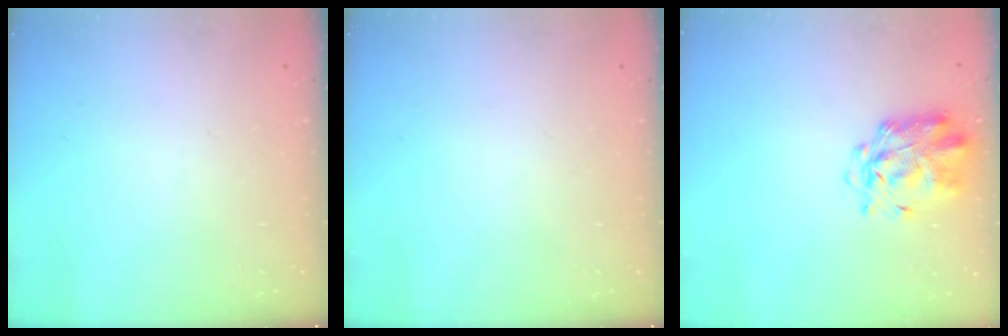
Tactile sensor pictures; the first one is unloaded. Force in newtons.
{"total": 0.0}
{"total": 2.9, "press": 2.8, "slide": 0.7}